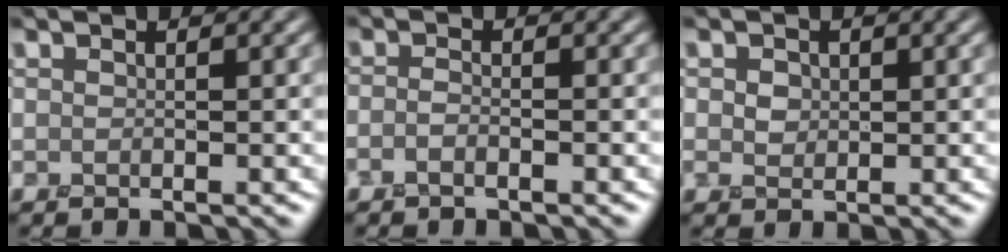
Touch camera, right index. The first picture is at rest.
{"total": 0.6, "force": [-0.6, -0.2, 0.1], "torque": [-0.005, 0.000, -0.010]}
{"total": 2.1, "force": [1.1, 1.6, 1.1], "torque": [-0.025, 0.009, 0.018]}